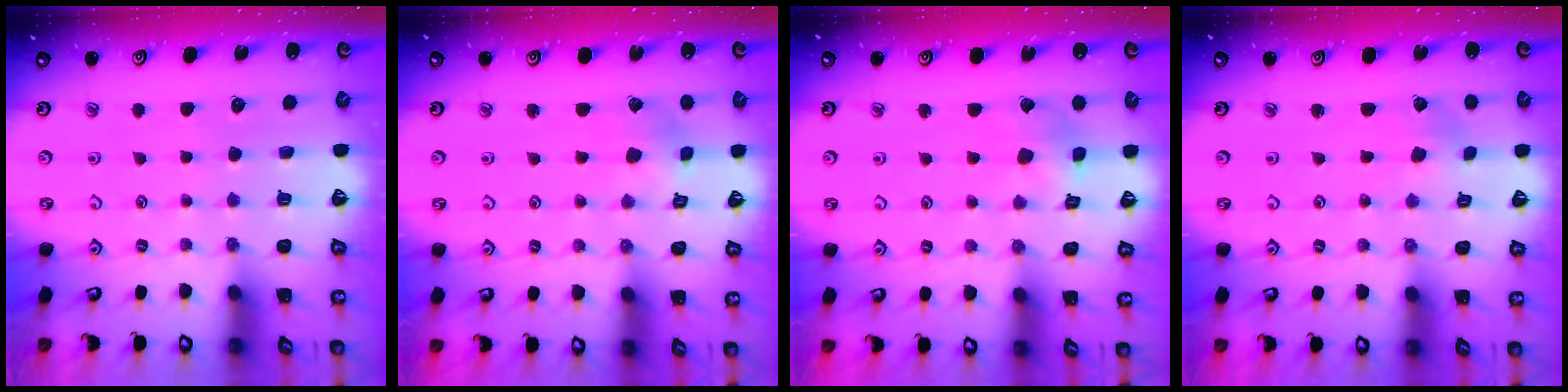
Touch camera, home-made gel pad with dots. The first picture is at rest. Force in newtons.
{"total": 1.7, "press": 1.7, "slide": 0.2}
{"total": 4.7, "press": 4.7, "slide": 0.5}
{"total": 0.0}